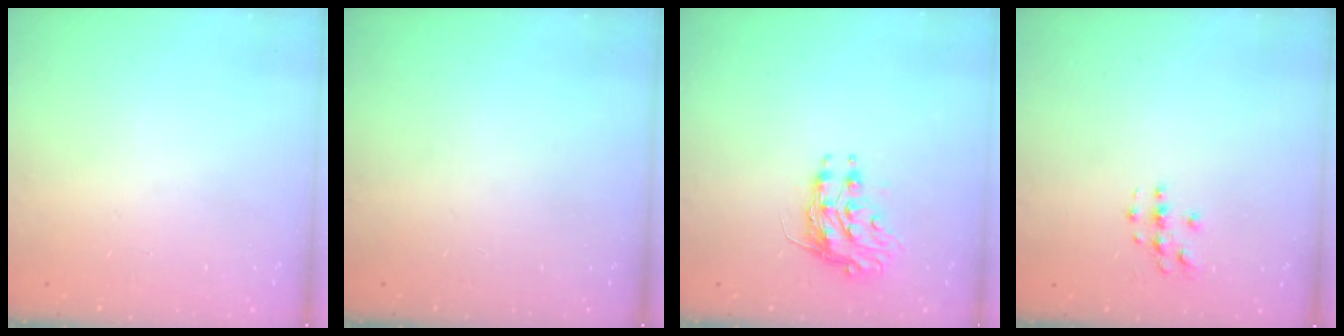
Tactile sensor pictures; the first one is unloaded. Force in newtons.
{"total": 0.0}
{"total": 8.3, "press": 8.3, "slide": 0.1}
{"total": 2.8, "press": 2.8, "slide": 0.3}